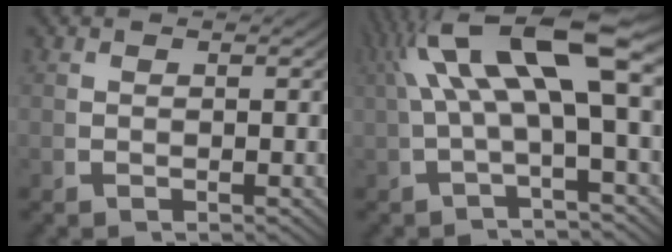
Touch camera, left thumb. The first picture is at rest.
{"total": 8.4, "force": [1.6, 2.9, 7.8], "torque": [-0.138, 0.010, 0.027]}